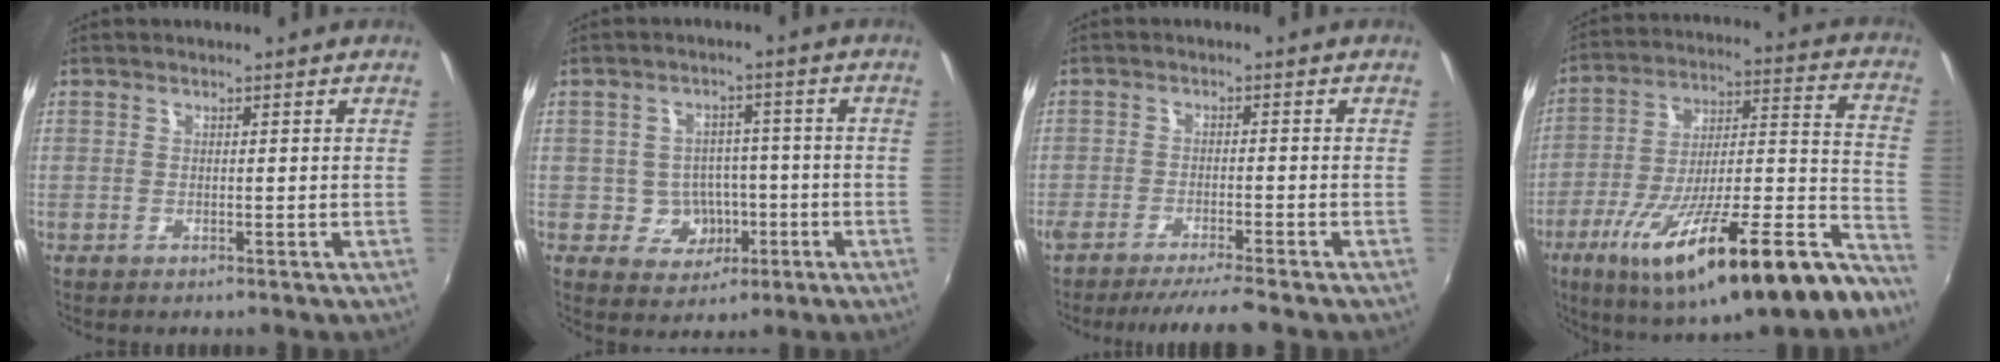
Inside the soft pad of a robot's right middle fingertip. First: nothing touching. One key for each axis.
{"total": 5.6, "fx": -1.4, "fy": 5.2, "fz": 1.4, "tx": -0.036, "ty": 0.013, "tz": -0.005}
{"total": 5.9, "fx": -5.2, "fy": -0.8, "fz": 2.7, "tx": -0.055, "ty": -0.011, "tz": -0.082}
{"total": 29.4, "fx": -19.2, "fy": 5.8, "fz": 21.5, "tx": -0.321, "ty": -0.034, "tz": -0.298}